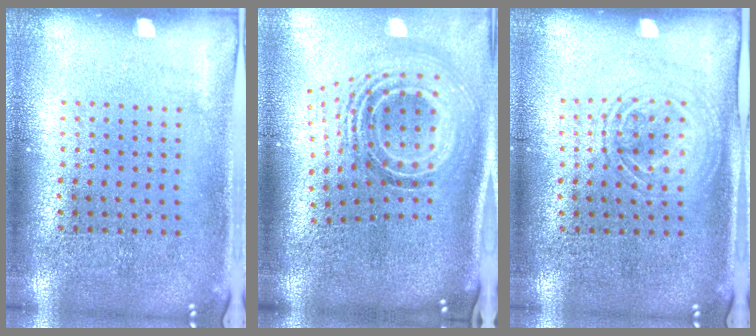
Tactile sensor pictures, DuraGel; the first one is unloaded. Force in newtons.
{"total": 2.1, "press": 1.5, "slide": 1.5}
{"total": 1.5, "press": 1.3, "slide": 0.6}